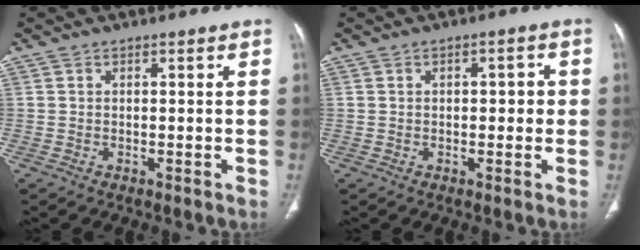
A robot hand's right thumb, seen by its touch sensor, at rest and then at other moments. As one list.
[{"total": 3.1, "force": [0.2, 1.6, 2.6], "torque": [-0.025, 0.006, 0.001]}]